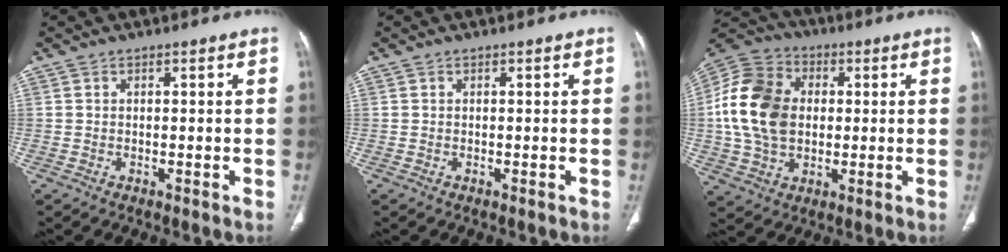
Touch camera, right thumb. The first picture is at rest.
{"total": 0.0}
{"total": 17.3, "force": [0.9, 12.8, 11.6], "torque": [-0.214, 0.019, 0.014]}